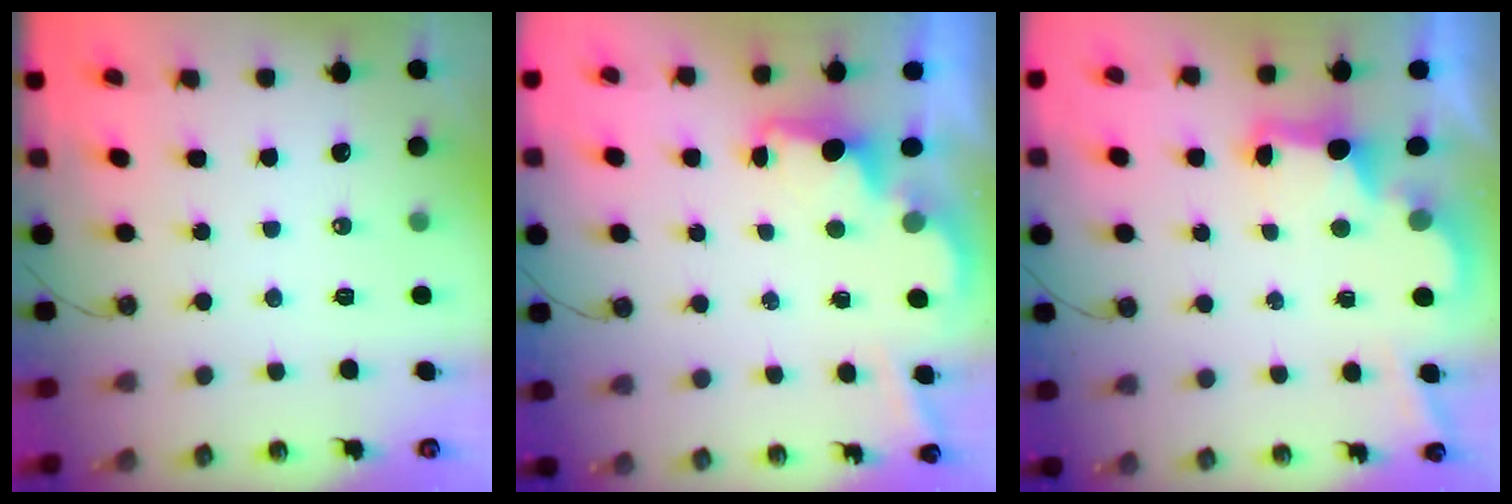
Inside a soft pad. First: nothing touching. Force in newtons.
{"total": 1.9, "press": 1.7, "slide": 0.8}
{"total": 2.8, "press": 2.7, "slide": 0.9}